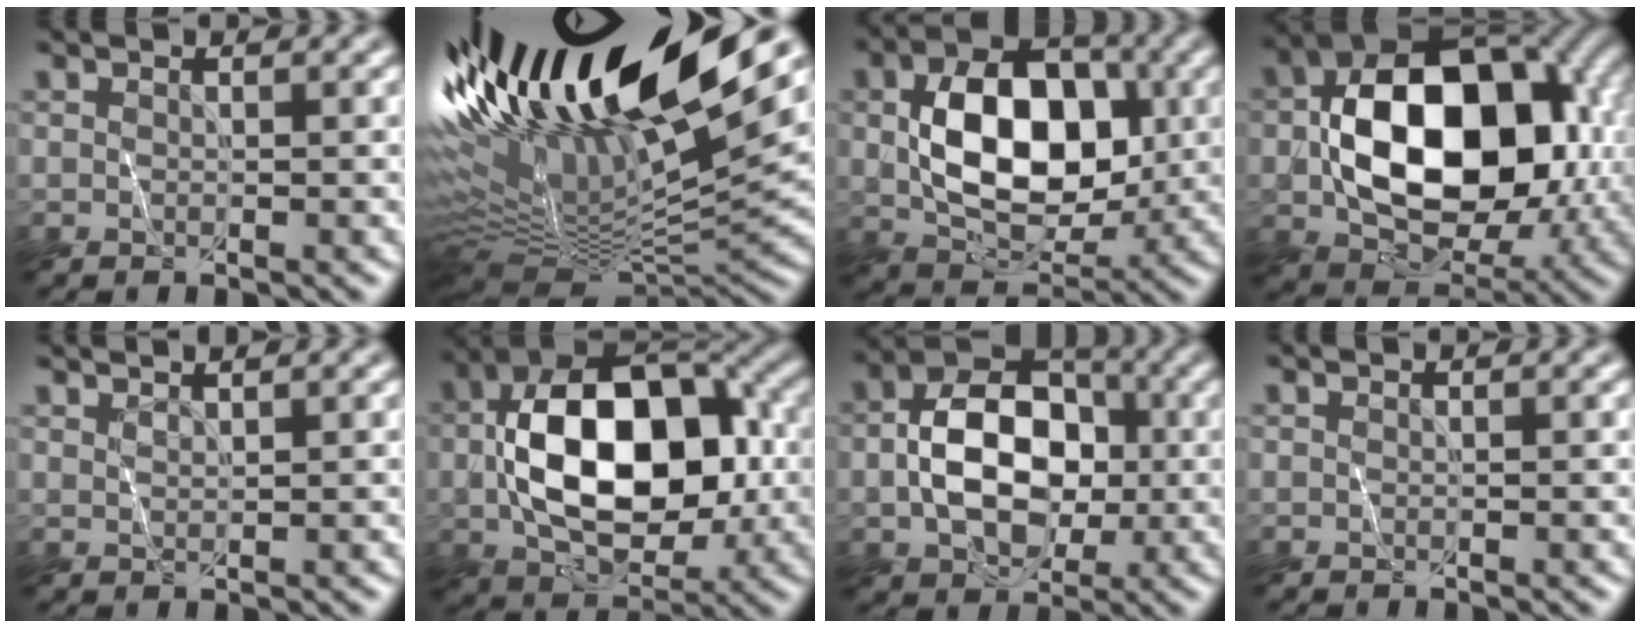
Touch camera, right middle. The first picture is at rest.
{"total": 17.6, "force": [7.8, 4.3, 15.1], "torque": [-0.260, 0.013, 0.144]}
{"total": 8.8, "force": [0.4, 5.9, 6.6], "torque": [-0.112, 0.001, 0.007]}
{"total": 13.5, "force": [-0.3, 8.9, 10.1], "torque": [-0.146, 0.013, -0.010]}
{"total": 1.6, "force": [1.4, -0.6, -0.3], "torque": [0.003, 0.004, 0.030]}
{"total": 12.4, "force": [-0.5, 7.6, 9.8], "torque": [-0.149, 0.011, -0.015]}
{"total": 8.4, "force": [-0.7, 5.7, 6.2], "torque": [-0.105, 0.015, -0.021]}
{"total": 0.0}